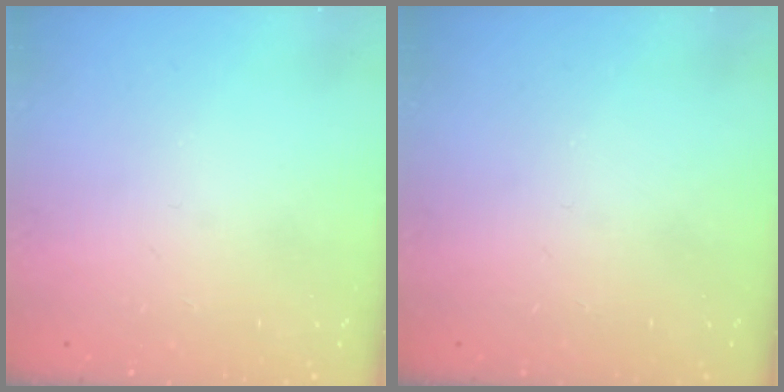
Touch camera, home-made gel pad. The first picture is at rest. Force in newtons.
{"total": 0.0}